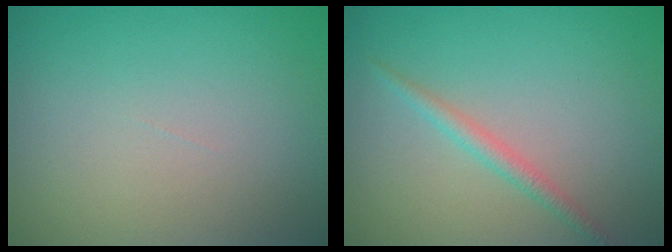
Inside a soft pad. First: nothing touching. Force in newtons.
{"total": 1.6, "press": 1.6, "slide": 0.1}